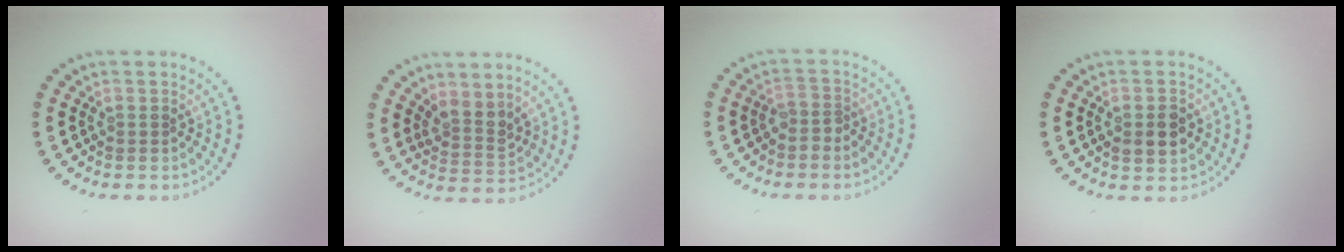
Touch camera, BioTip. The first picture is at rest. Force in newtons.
{"total": 2.4, "press": 1.9, "slide": 1.6}
{"total": 1.4, "press": 1.1, "slide": 0.8}
{"total": 2.5, "press": 2.5, "slide": 0.2}